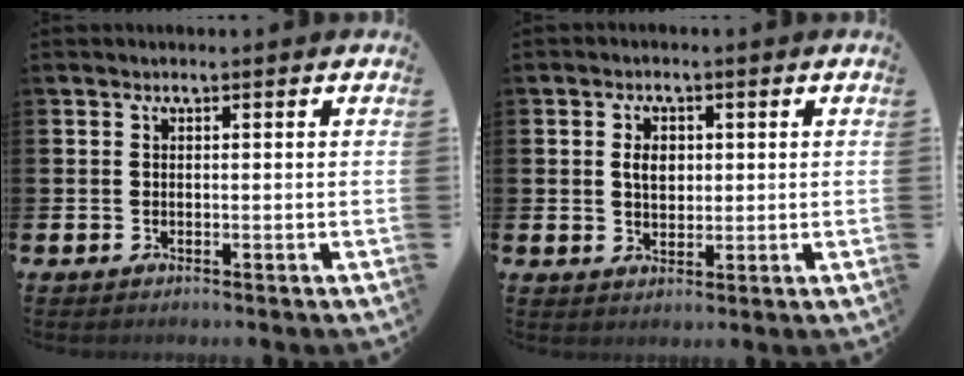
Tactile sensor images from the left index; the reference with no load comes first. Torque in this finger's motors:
{"motor_torque": [0.24, -0.08, 0.33, 0.10]}